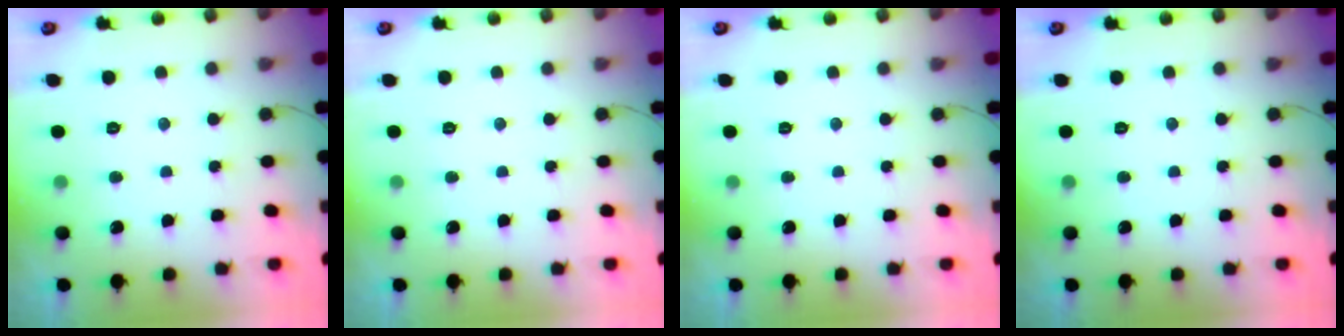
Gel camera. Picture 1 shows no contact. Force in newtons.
{"total": 0.0}
{"total": 0.0}
{"total": 0.0}